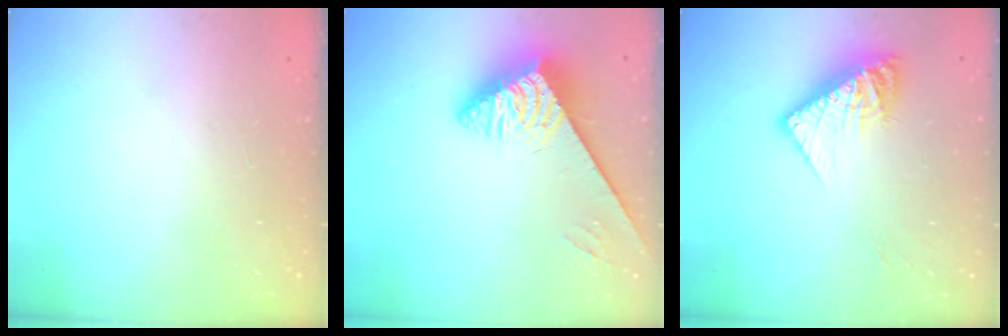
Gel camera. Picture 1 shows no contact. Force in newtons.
{"total": 3.9, "press": 3.8, "slide": 0.8}
{"total": 12.6, "press": 12.5, "slide": 1.4}